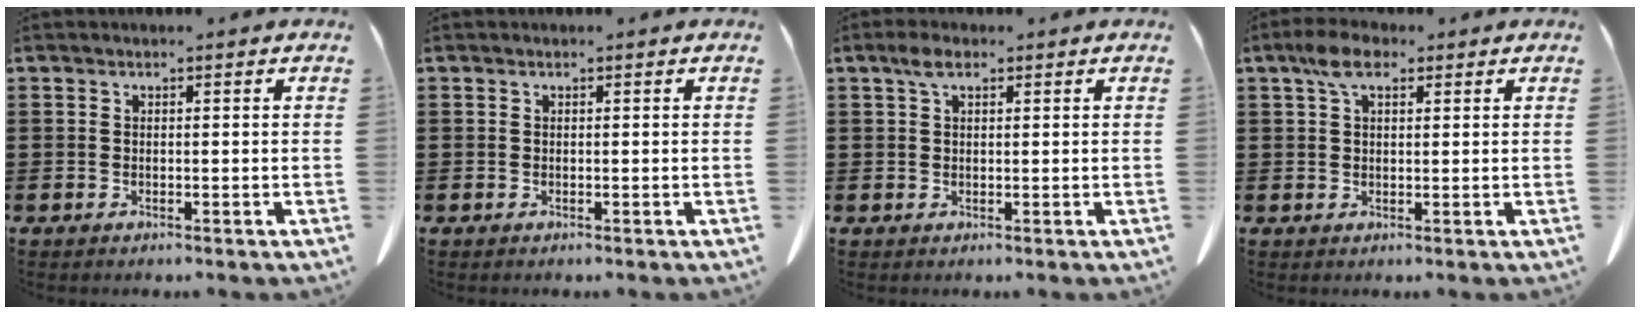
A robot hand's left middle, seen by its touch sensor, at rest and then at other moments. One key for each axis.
{"total": 0.0}
{"total": 2.7, "fx": 1.5, "fy": 1.2, "fz": 2.0, "tx": -0.044, "ty": 0.005, "tz": 0.027}
{"total": 4.8, "fx": 2.7, "fy": 2.0, "fz": 3.5, "tx": -0.076, "ty": 0.009, "tz": 0.049}